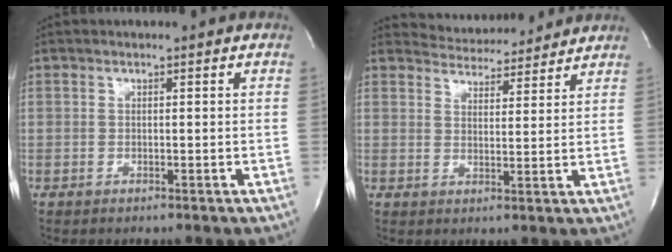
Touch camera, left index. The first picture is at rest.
{"total": 7.2, "force": [7.1, 1.4, 0.4], "torque": [-0.009, 0.006, 0.097]}